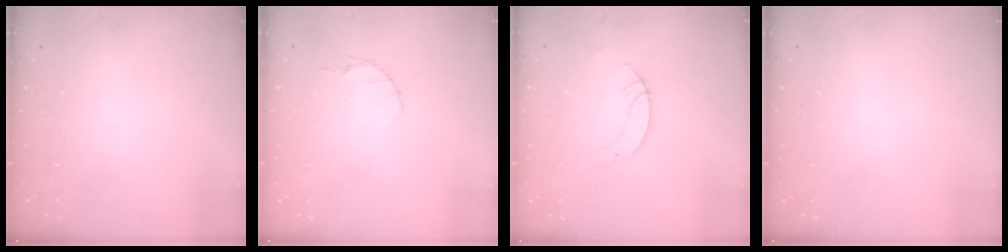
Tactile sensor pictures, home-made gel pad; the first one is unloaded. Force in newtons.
{"total": 4.0, "press": 4.0, "slide": 0.6}
{"total": 3.5, "press": 3.5, "slide": 0.1}
{"total": 0.0}